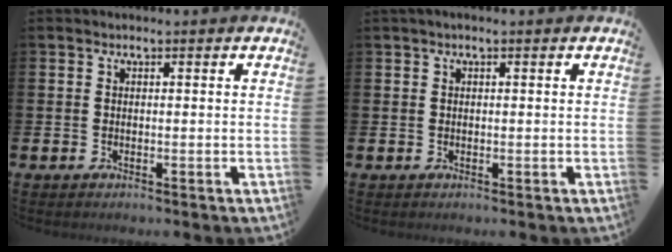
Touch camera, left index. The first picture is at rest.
{"total": 0.5, "force": [0.1, 0.0, 0.5], "torque": [-0.018, 0.006, 0.004]}